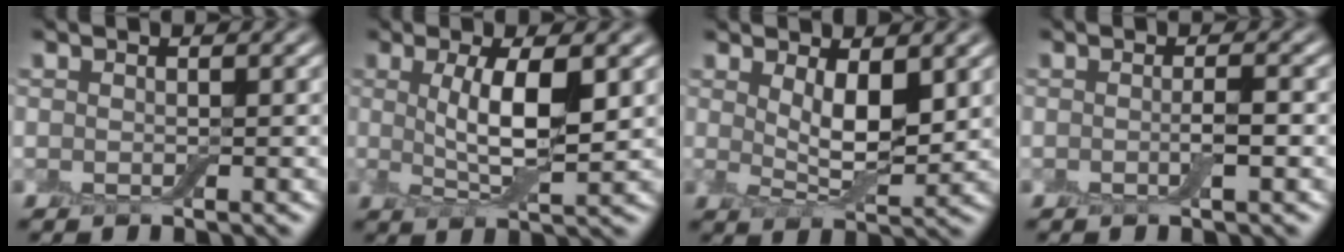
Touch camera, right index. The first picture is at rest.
{"total": 6.1, "force": [1.1, 1.7, 5.7], "torque": [-0.103, -0.002, 0.020]}
{"total": 4.4, "force": [1.3, 1.6, 3.8], "torque": [-0.073, -0.010, 0.027]}
{"total": 1.5, "force": [-0.3, 0.2, 1.5], "torque": [-0.027, 0.000, -0.006]}